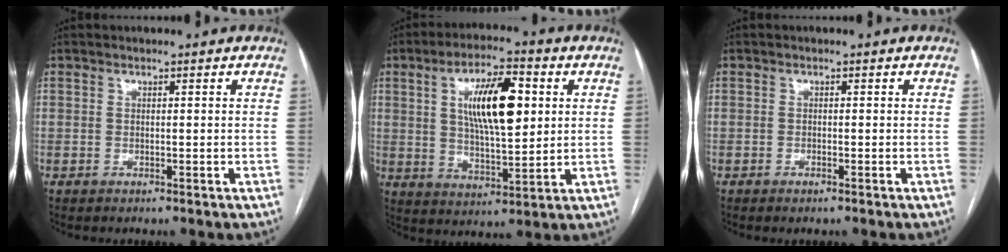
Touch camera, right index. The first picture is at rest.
{"total": 11.5, "force": [3.1, 1.2, 11.1], "torque": [-0.205, 0.000, 0.056]}
{"total": 0.7, "force": [-0.5, 0.1, 0.5], "torque": [-0.012, -0.001, -0.005]}